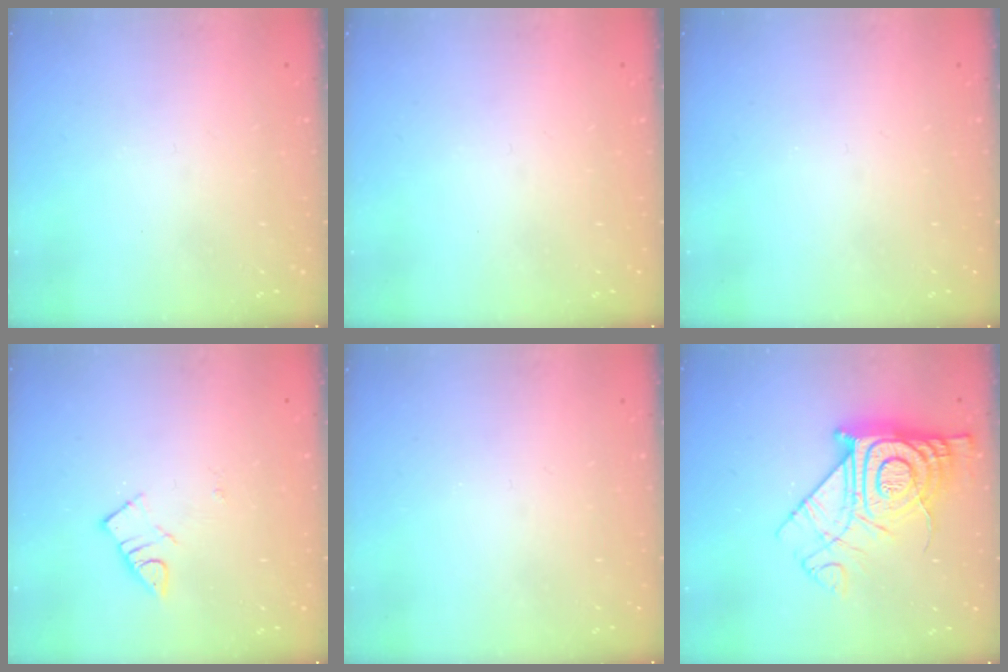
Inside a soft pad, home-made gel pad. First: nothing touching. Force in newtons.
{"total": 0.0}
{"total": 0.0}
{"total": 3.3, "press": 3.3, "slide": 0.1}
{"total": 0.0}
{"total": 20.3, "press": 20.2, "slide": 1.5}